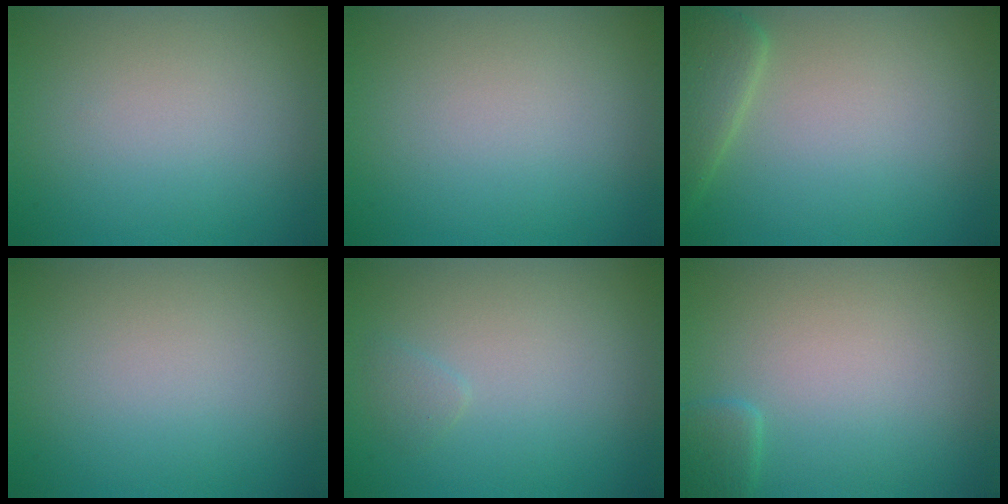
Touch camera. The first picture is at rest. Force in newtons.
{"total": 0.0}
{"total": 2.8, "press": 2.8, "slide": 0.2}
{"total": 0.0}
{"total": 0.7, "press": 0.7, "slide": 0.1}
{"total": 1.3, "press": 1.3, "slide": 0.2}